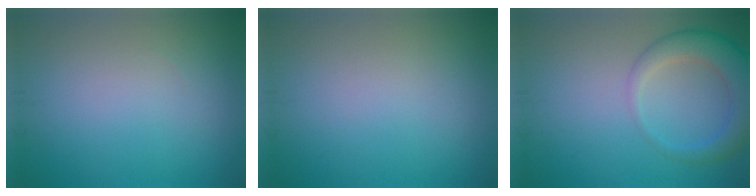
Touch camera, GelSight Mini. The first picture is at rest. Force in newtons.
{"total": 0.0}
{"total": 4.6, "press": 4.6, "slide": 0.2}